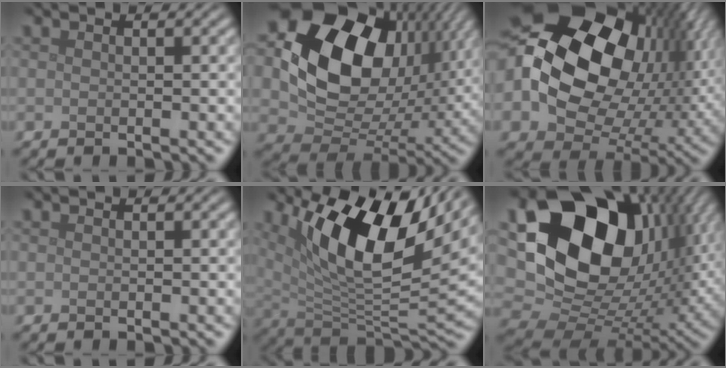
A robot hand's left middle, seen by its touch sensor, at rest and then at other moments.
{"total": 17.9, "force": [4.7, 12.9, 11.5], "torque": [-0.233, 0.010, 0.084]}
{"total": 22.7, "force": [4.7, 16.5, 14.8], "torque": [-0.318, 0.001, 0.101]}
{"total": 0.0}
{"total": 13.8, "force": [5.8, 5.9, 11.1], "torque": [-0.182, 0.005, 0.097]}
{"total": 19.6, "force": [6.4, 13.5, 12.7], "torque": [-0.260, 0.005, 0.128]}